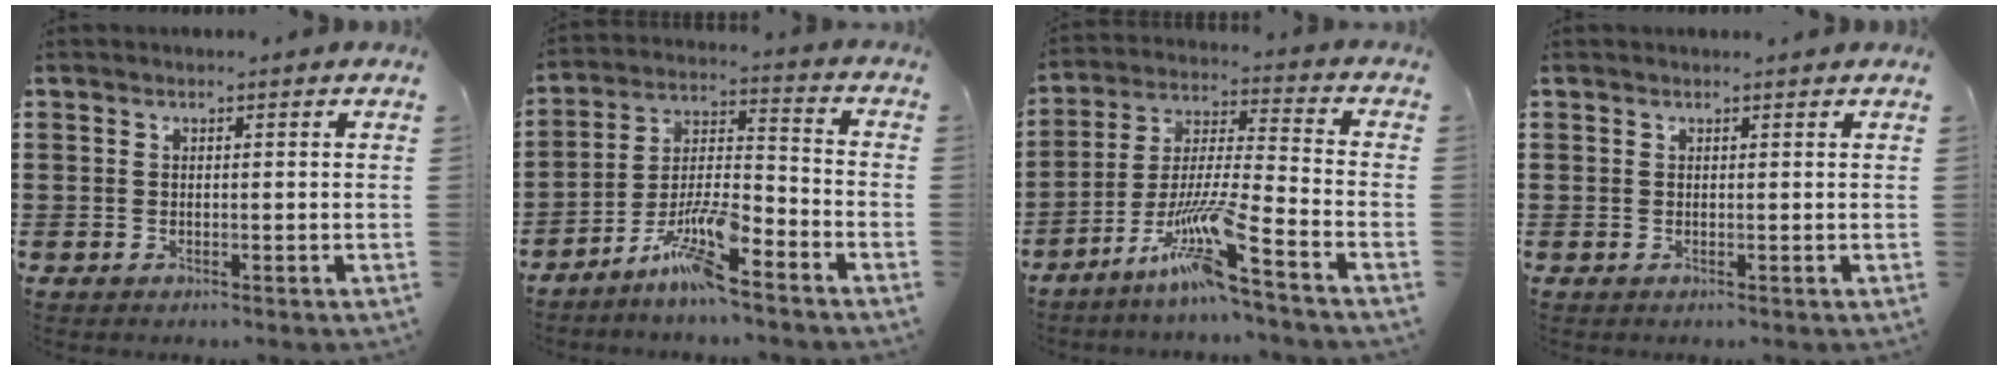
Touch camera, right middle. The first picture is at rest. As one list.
[{"total": 9.3, "force": [-6.6, 1.3, 6.4], "torque": [-0.144, -0.007, -0.131]}, {"total": 11.2, "force": [-7.5, 0.0, 8.3], "torque": [-0.172, -0.011, -0.152]}, {"total": 0.0}]